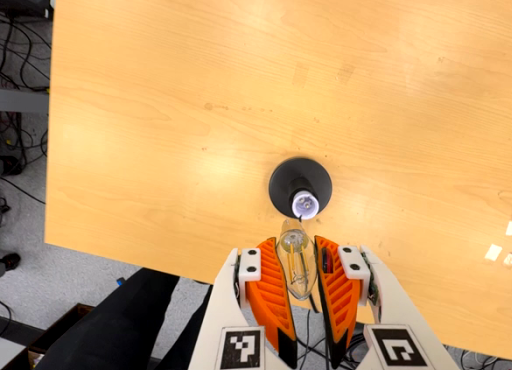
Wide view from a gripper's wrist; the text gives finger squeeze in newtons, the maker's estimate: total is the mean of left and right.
{"total": 19.3, "left": 24.3, "right": 14.4}